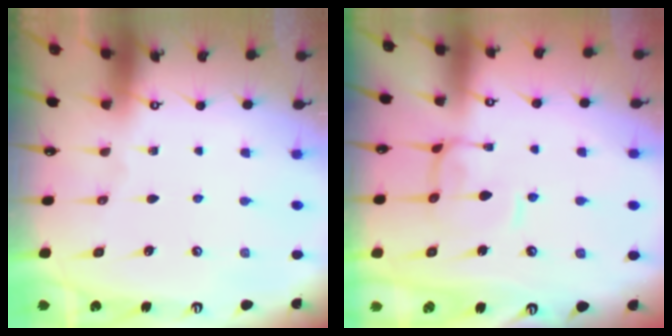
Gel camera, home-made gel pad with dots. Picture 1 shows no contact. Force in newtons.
{"total": 2.2, "press": 2.1, "slide": 0.6}